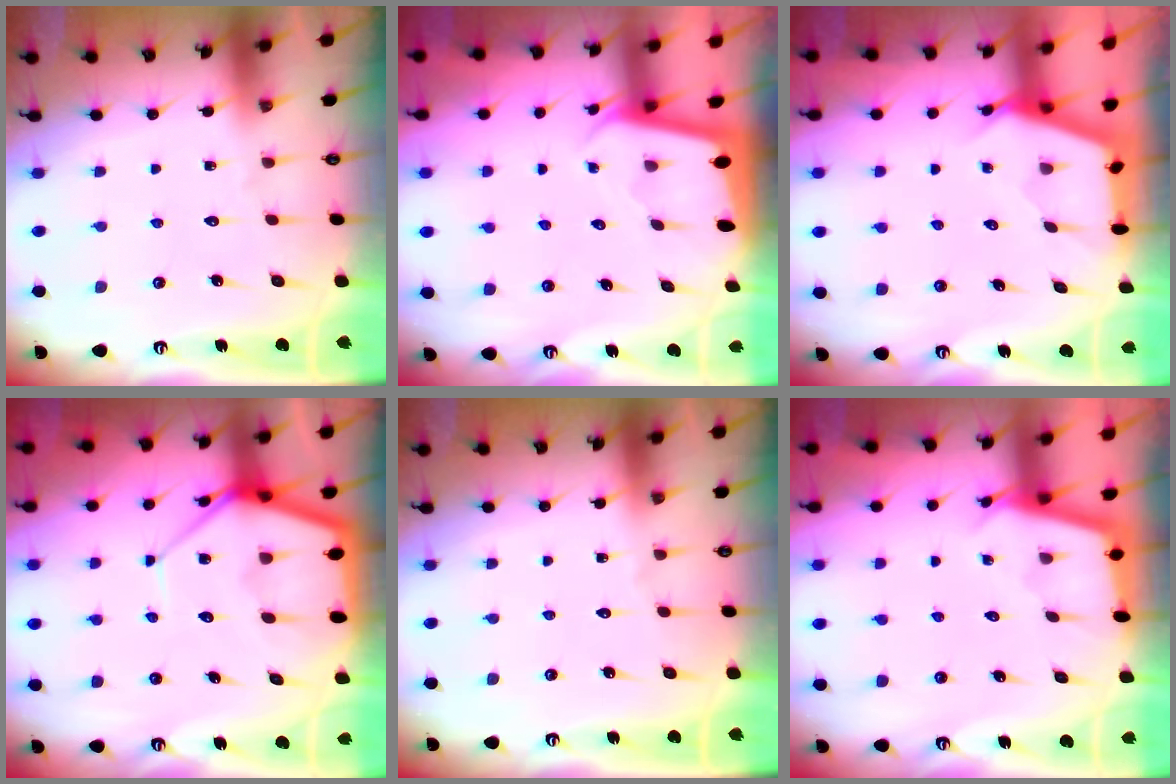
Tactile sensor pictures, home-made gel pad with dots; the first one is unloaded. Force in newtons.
{"total": 2.0, "press": 2.0, "slide": 0.1}
{"total": 2.7, "press": 2.7, "slide": 0.4}
{"total": 12.0, "press": 11.9, "slide": 1.2}
{"total": 0.0}
{"total": 2.7, "press": 2.7, "slide": 0.3}